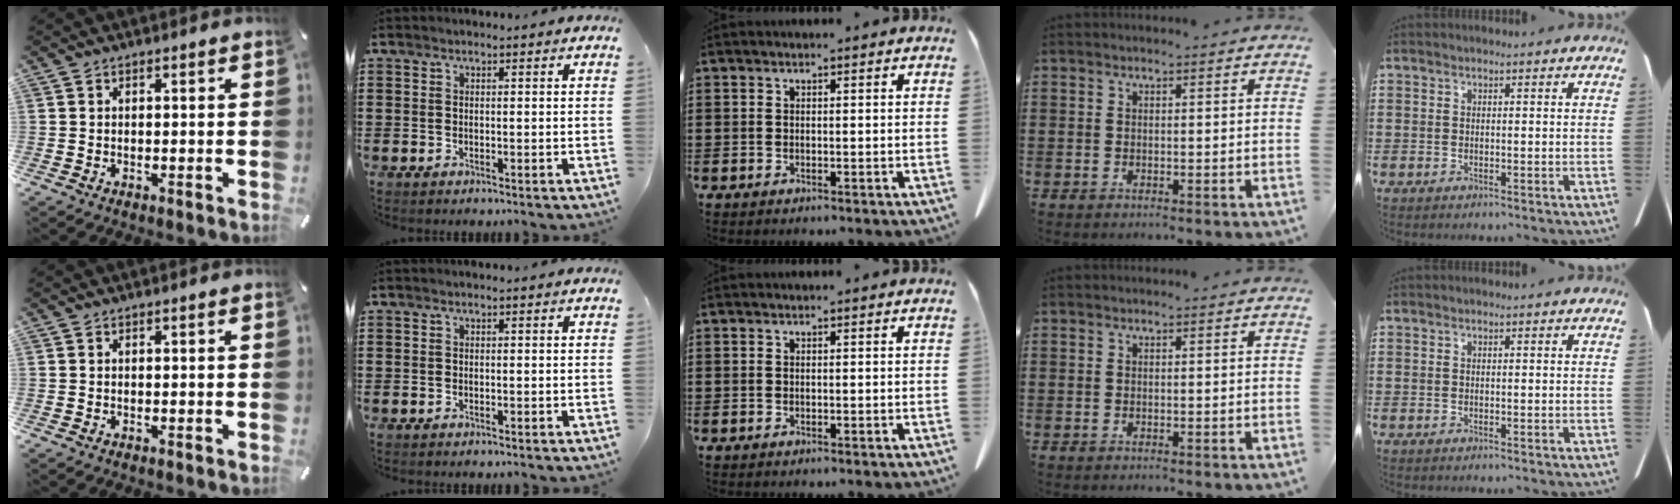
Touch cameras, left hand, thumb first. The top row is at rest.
{}